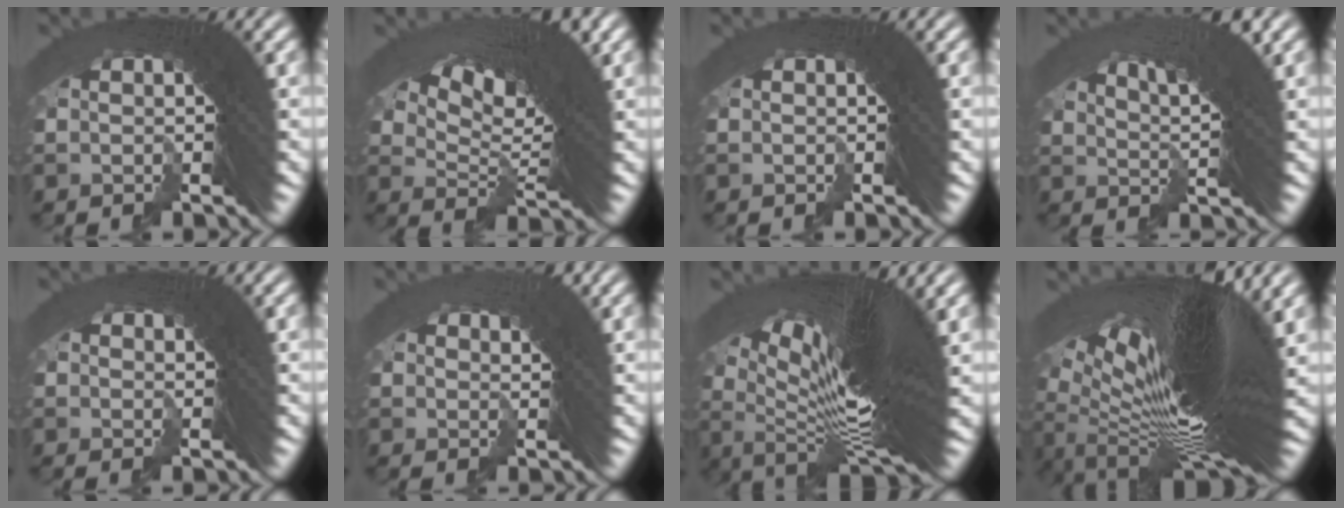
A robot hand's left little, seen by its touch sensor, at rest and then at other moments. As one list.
[{"total": 9.1, "force": [4.5, 2.7, 7.5], "torque": [-0.121, 0.017, 0.074]}, {"total": 0.0}, {"total": 7.0, "force": [3.3, 0.6, 6.2], "torque": [-0.085, 0.028, 0.049]}, {"total": 0.7, "force": [-0.1, -0.3, 0.6], "torque": [-0.002, -0.002, -0.001]}, {"total": 1.6, "force": [0.5, -0.1, 1.5], "torque": [-0.010, 0.001, 0.007]}, {"total": 15.0, "force": [2.0, 3.6, 14.4], "torque": [-0.214, 0.017, 0.034]}, {"total": 19.8, "force": [0.4, 6.3, 18.8], "torque": [-0.302, -0.015, 0.028]}]